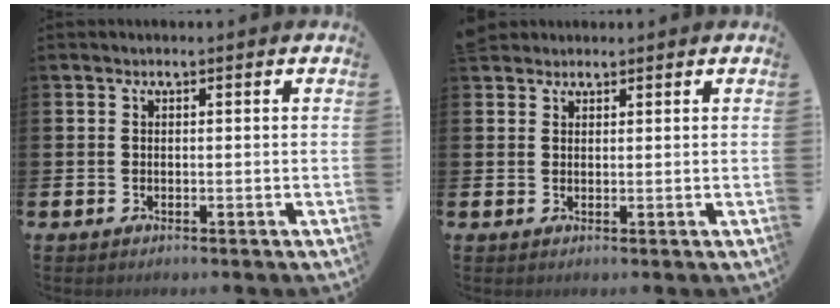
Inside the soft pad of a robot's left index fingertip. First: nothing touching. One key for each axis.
{"total": 1.9, "fx": 1.8, "fy": 0.7, "fz": -0.2, "tx": 0.014, "ty": -0.002, "tz": 0.031}